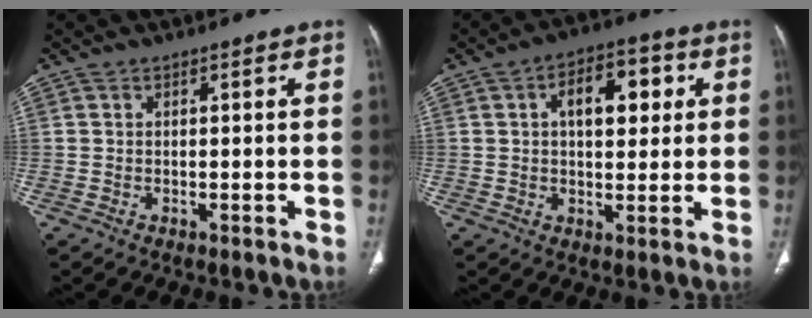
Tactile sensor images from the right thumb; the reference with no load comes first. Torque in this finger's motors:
{"motor_torque": [1.29, 1.60, 0.57, -0.37, 0.00]}